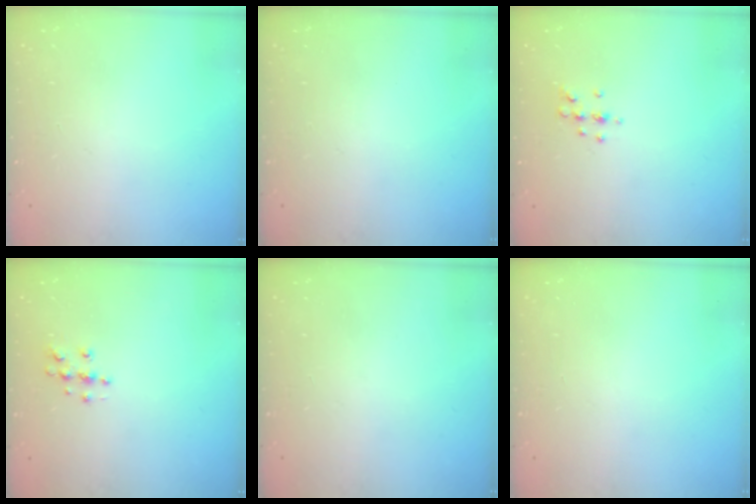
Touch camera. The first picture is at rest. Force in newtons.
{"total": 0.0}
{"total": 4.8, "press": 4.4, "slide": 1.8}
{"total": 5.4, "press": 5.4, "slide": 0.6}
{"total": 0.0}
{"total": 0.0}